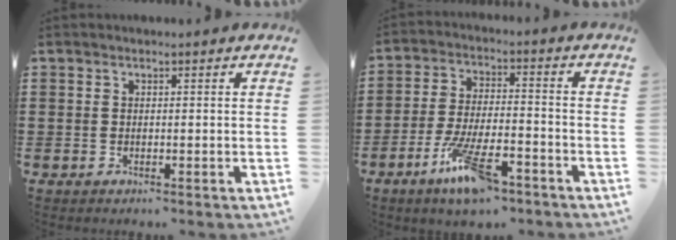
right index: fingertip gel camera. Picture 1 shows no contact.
{"total": 10.9, "force": [-6.4, 3.1, 8.2], "torque": [-0.171, 0.003, -0.119]}